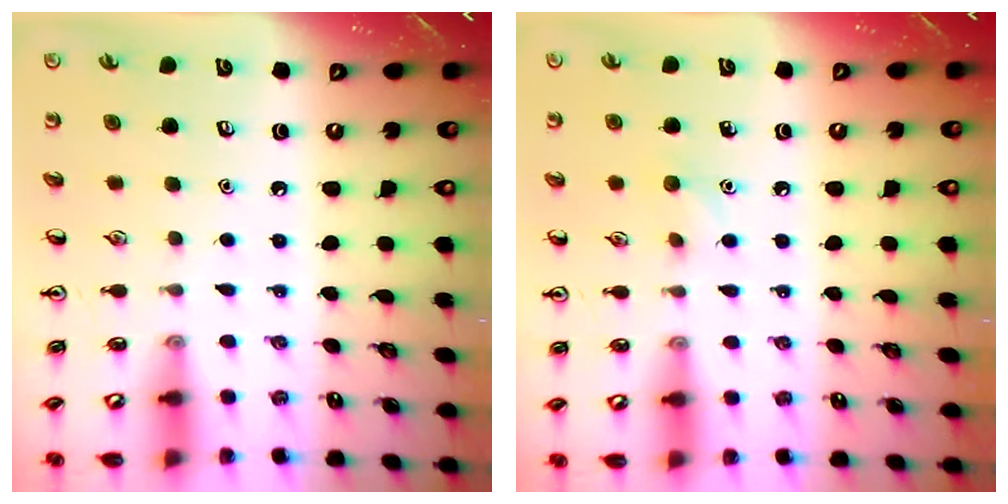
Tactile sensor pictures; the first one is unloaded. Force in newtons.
{"total": 5.5, "press": 5.2, "slide": 1.7}